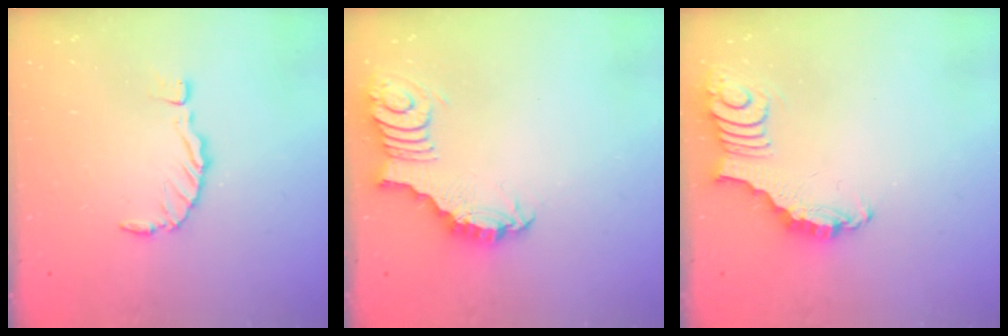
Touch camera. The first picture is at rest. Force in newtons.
{"total": 2.4, "press": 2.4, "slide": 0.3}
{"total": 3.3, "press": 3.3, "slide": 0.5}